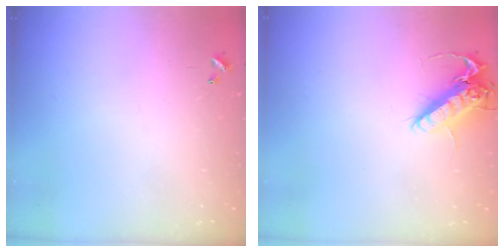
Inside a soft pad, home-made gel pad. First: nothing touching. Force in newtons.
{"total": 14.2, "press": 14.0, "slide": 2.2}